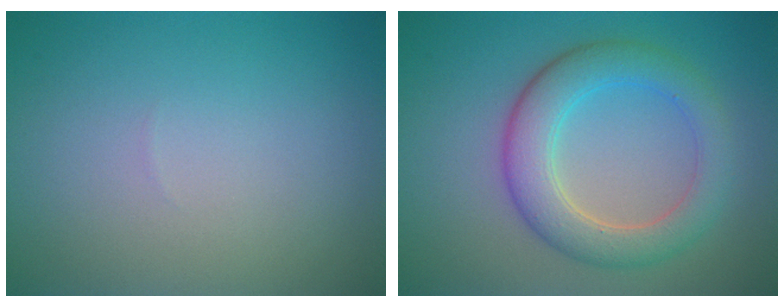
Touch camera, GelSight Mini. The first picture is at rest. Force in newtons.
{"total": 5.3, "press": 5.3, "slide": 0.2}